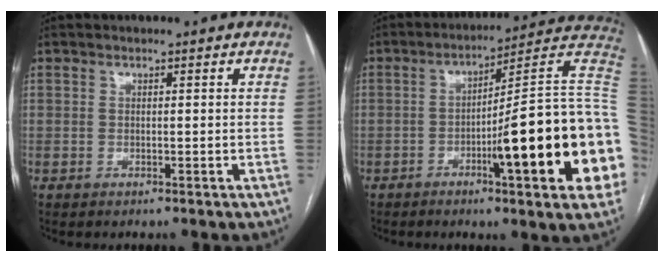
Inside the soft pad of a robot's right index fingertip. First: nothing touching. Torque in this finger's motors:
{"motor_torque": [2.14, 0.00, 1.05, 0.21]}